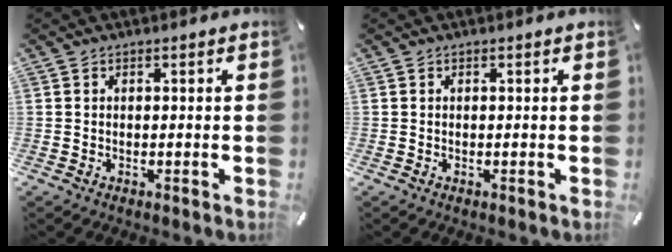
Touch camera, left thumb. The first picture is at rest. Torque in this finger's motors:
{"motor_torque": [0.01, 0.01, 0.00, -0.01, 0.00]}